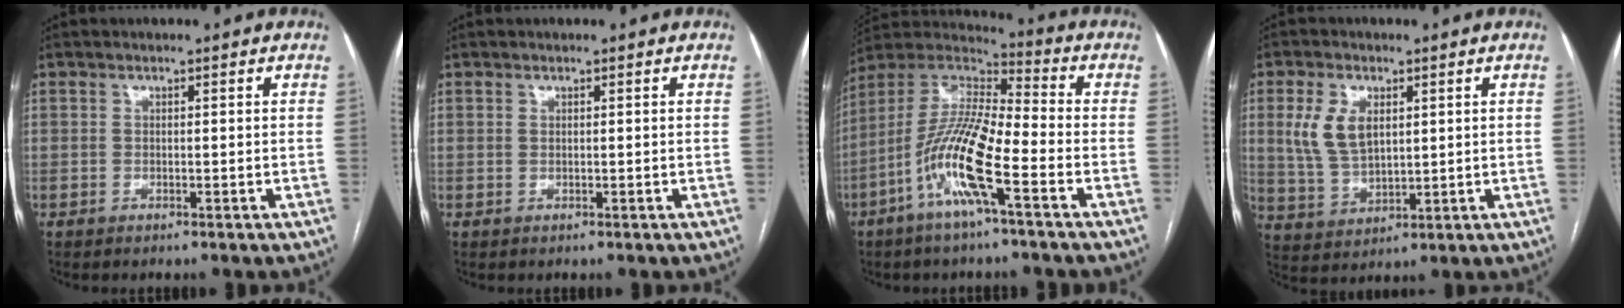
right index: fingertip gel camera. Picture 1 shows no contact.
{"total": 0.0}
{"total": 14.3, "force": [-6.0, 1.8, 12.8], "torque": [-0.262, 0.000, -0.121]}
{"total": 7.7, "force": [2.3, 4.5, 5.8], "torque": [-0.132, 0.009, 0.053]}